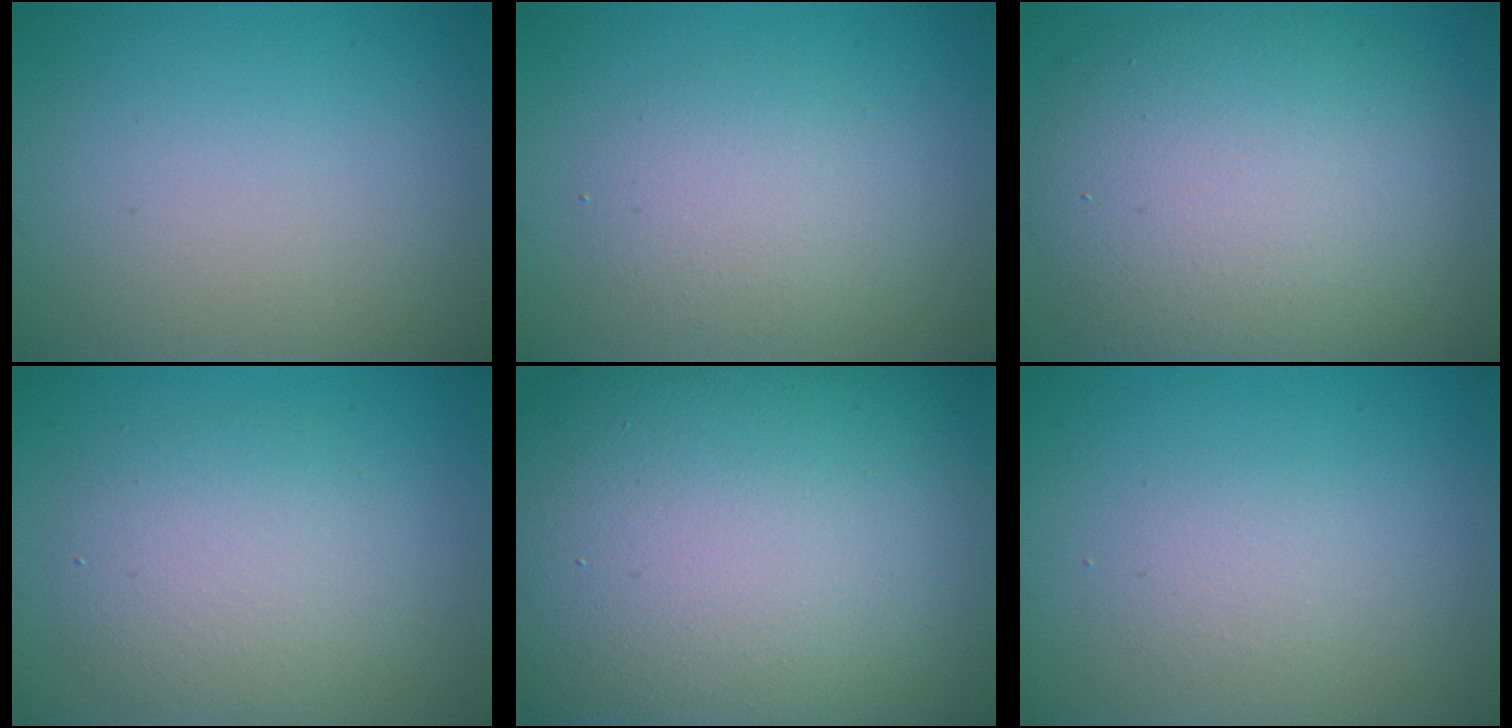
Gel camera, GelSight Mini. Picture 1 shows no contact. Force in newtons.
{"total": 2.9, "press": 2.9, "slide": 0.3}
{"total": 10.6, "press": 10.6, "slide": 0.7}
{"total": 4.5, "press": 4.5, "slide": 0.5}
{"total": 22.3, "press": 22.3, "slide": 0.7}
{"total": 1.5, "press": 1.5, "slide": 0.1}